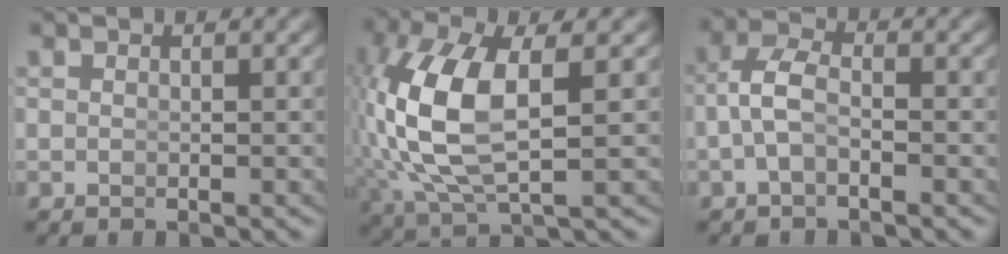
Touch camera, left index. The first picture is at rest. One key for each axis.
{"total": 8.1, "fx": 0.8, "fy": 3.6, "fz": 7.2, "tx": -0.180, "ty": -0.023, "tz": 0.037}
{"total": 2.7, "fx": -0.7, "fy": 1.4, "fz": 2.2, "tx": -0.049, "ty": -0.008, "tz": -0.011}